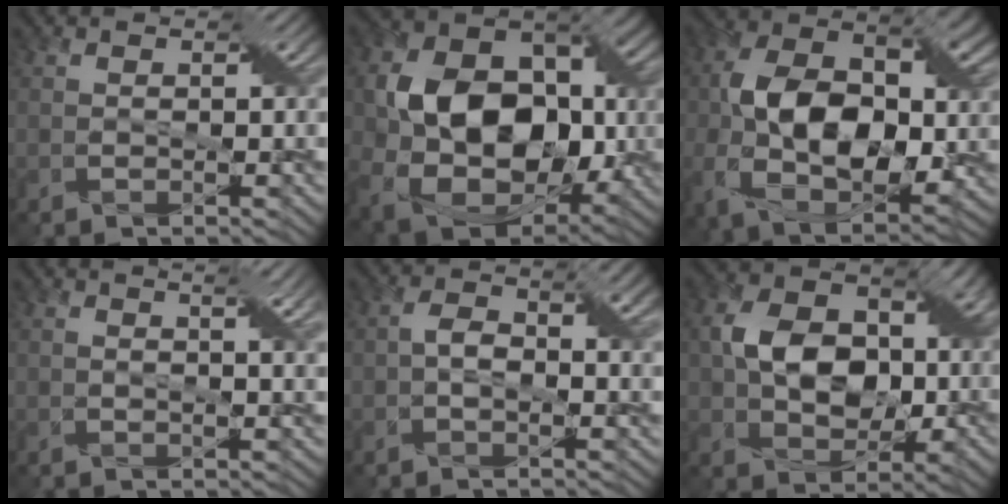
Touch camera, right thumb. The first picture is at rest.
{"total": 16.3, "force": [0.1, 11.8, 11.2], "torque": [-0.219, -0.008, 0.004]}
{"total": 16.0, "force": [-0.3, 10.1, 12.4], "torque": [-0.248, -0.009, -0.011]}
{"total": 3.6, "force": [1.9, 0.7, 3.0], "torque": [-0.046, -0.001, 0.021]}
{"total": 5.5, "force": [0.4, 3.1, 4.6], "torque": [-0.087, 0.003, 0.005]}
{"total": 10.2, "force": [0.5, 7.3, 7.1], "torque": [-0.141, 0.015, 0.002]}